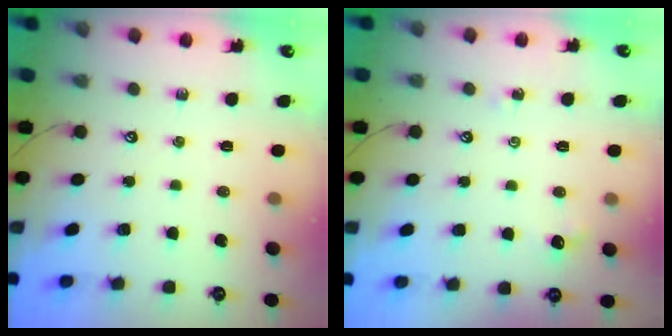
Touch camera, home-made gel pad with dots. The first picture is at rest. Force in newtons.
{"total": 2.4, "press": 2.3, "slide": 0.6}